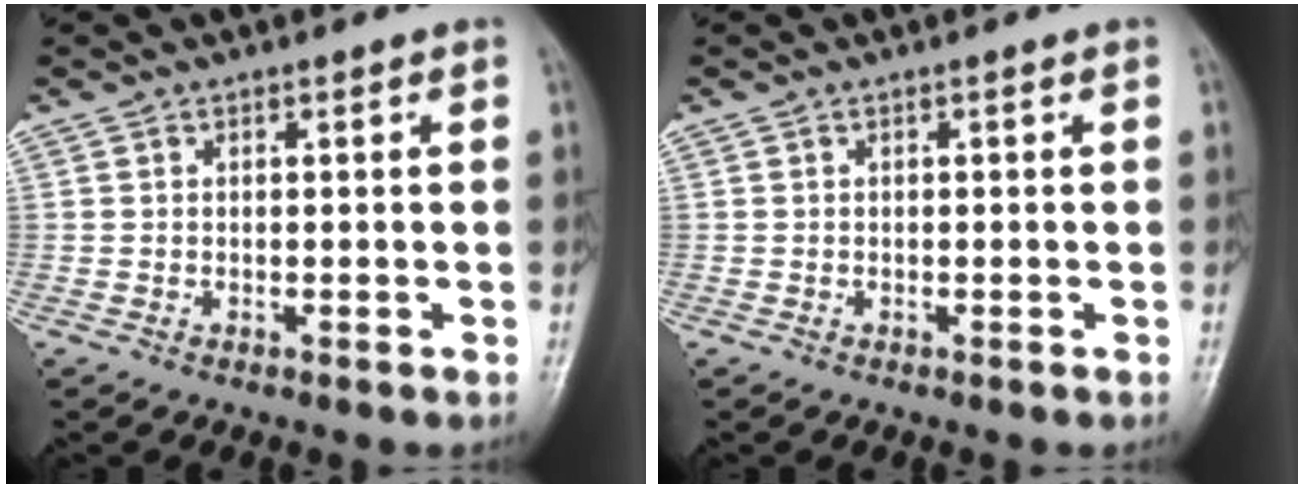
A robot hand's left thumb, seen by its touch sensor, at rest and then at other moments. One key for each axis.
{"total": 0.0}